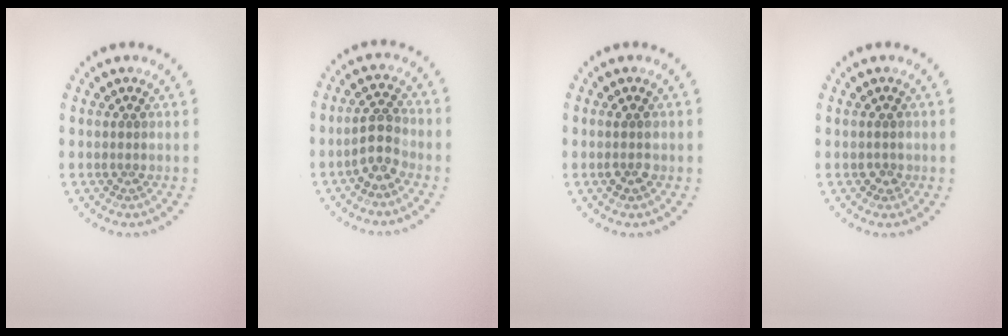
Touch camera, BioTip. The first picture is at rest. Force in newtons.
{"total": 2.8, "press": 2.7, "slide": 1.0}
{"total": 1.4, "press": 1.3, "slide": 0.3}
{"total": 0.8, "press": 0.8, "slide": 0.1}